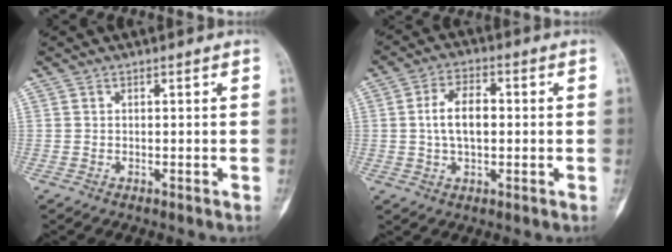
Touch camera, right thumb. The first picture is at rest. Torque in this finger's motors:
{"motor_torque": [0.97, 0.99, 0.56, -0.56, 0.20]}